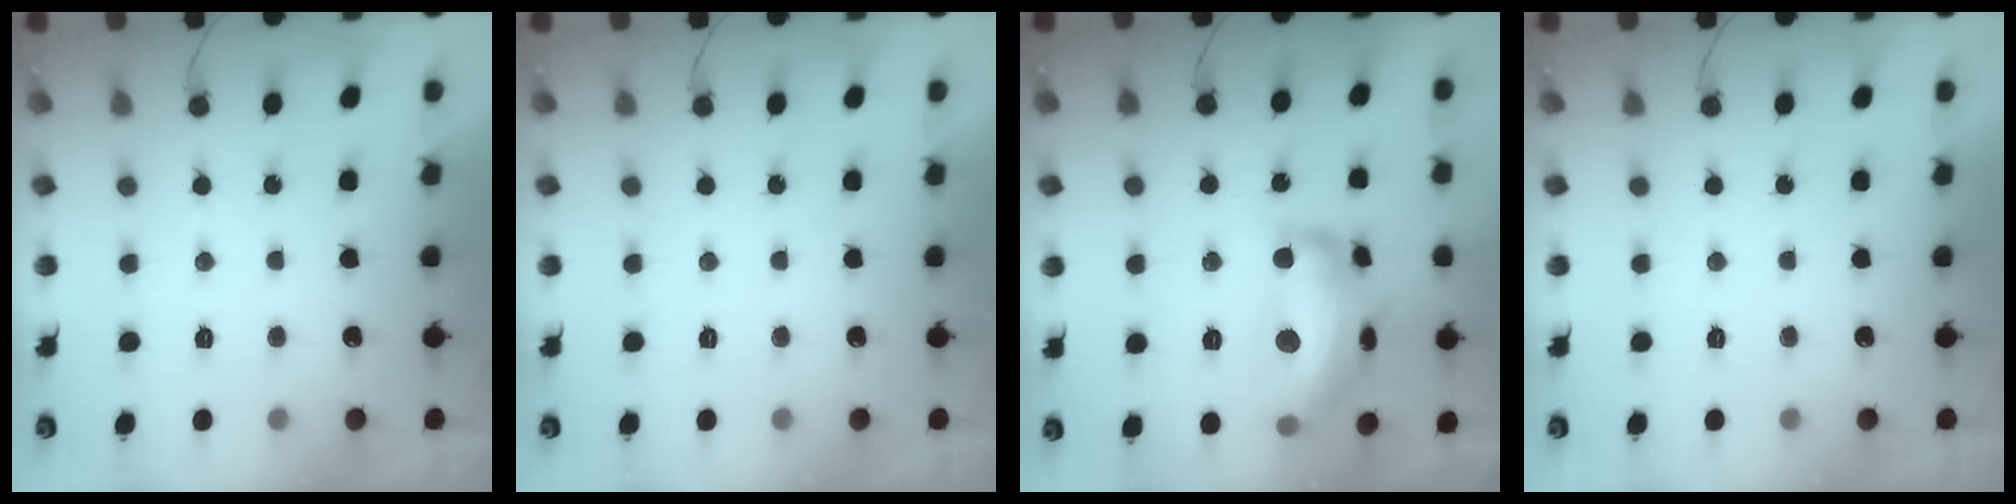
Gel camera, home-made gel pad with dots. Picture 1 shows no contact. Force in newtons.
{"total": 0.0}
{"total": 18.8, "press": 18.8, "slide": 0.9}
{"total": 0.0}